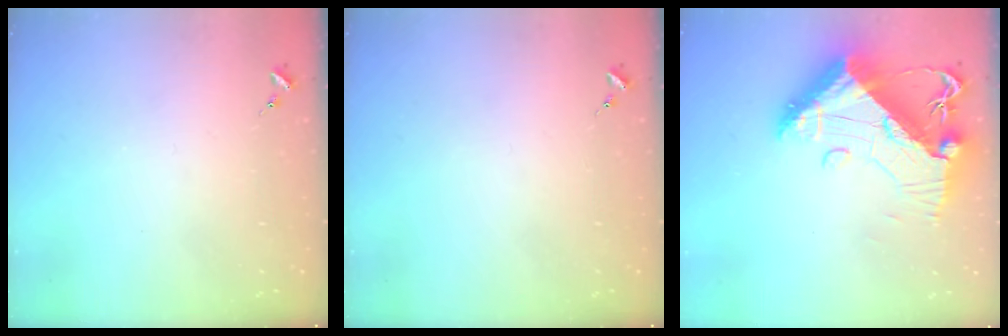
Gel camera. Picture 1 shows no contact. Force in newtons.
{"total": 0.0}
{"total": 19.4, "press": 19.3, "slide": 2.1}